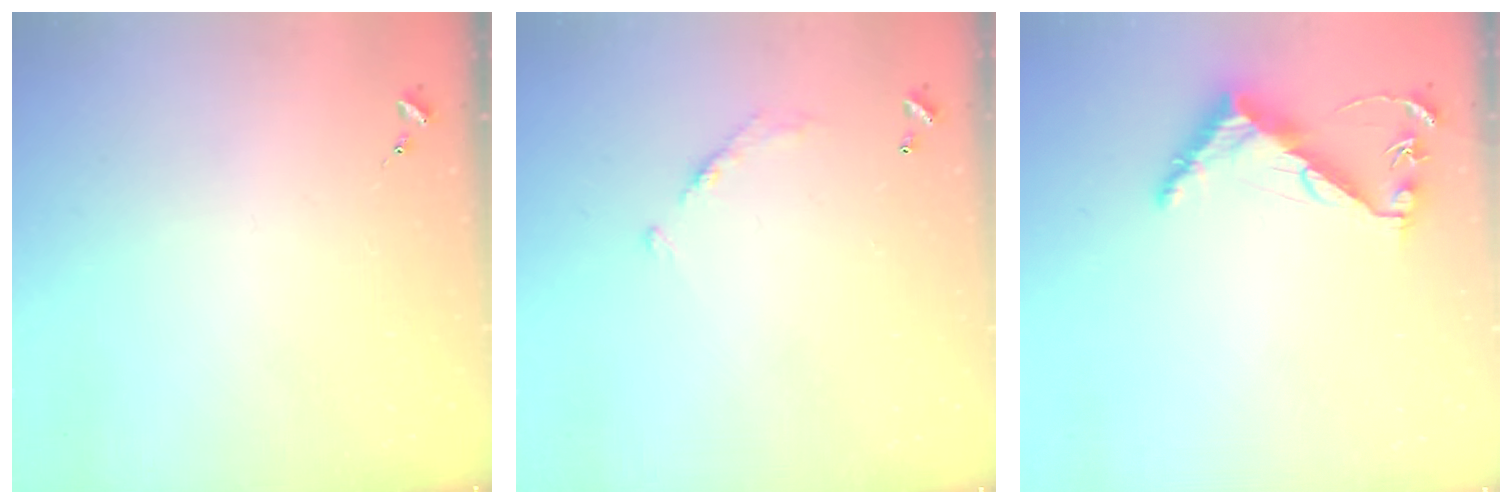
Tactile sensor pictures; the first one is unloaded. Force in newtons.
{"total": 6.5, "press": 6.5, "slide": 0.4}
{"total": 7.3, "press": 7.3, "slide": 0.6}